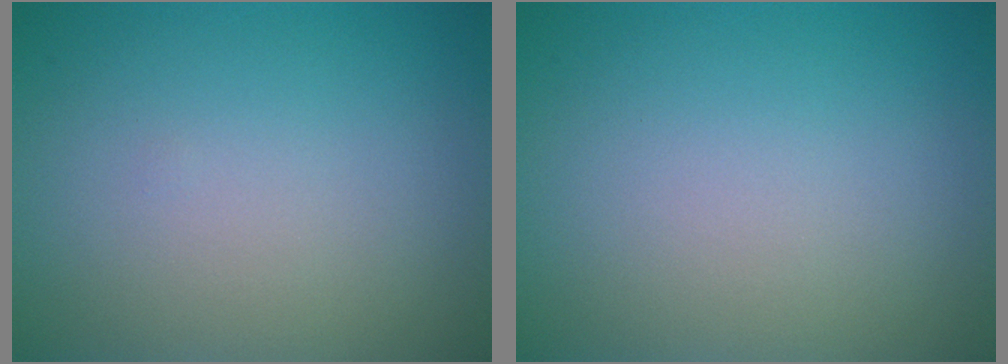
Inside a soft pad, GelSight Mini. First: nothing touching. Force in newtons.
{"total": 0.0}